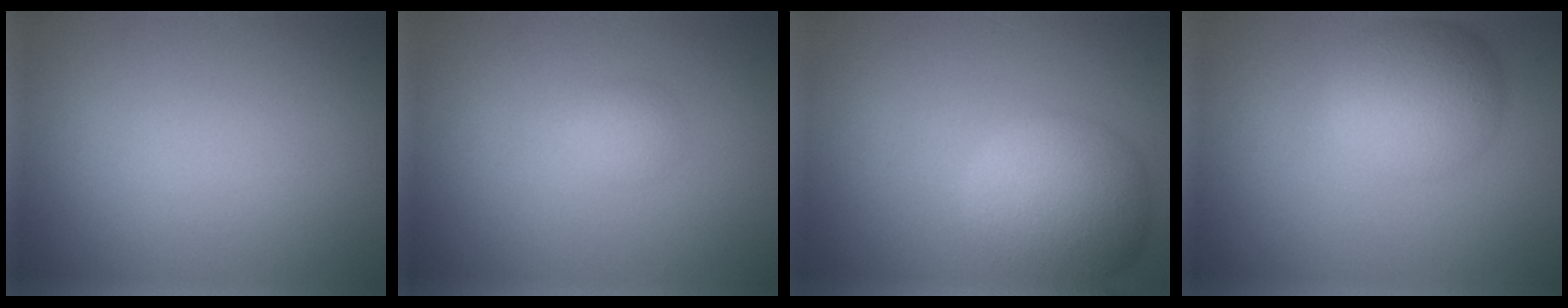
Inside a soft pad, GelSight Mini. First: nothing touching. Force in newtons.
{"total": 1.2, "press": 1.2, "slide": 0.0}
{"total": 7.0, "press": 7.0, "slide": 0.3}
{"total": 5.2, "press": 5.2, "slide": 0.1}